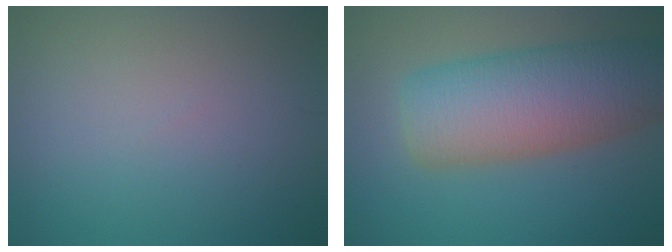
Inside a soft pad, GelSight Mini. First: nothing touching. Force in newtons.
{"total": 10.0, "press": 9.9, "slide": 0.7}